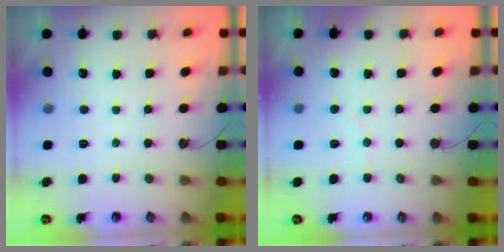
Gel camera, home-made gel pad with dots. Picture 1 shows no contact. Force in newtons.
{"total": 2.4, "press": 2.3, "slide": 0.7}